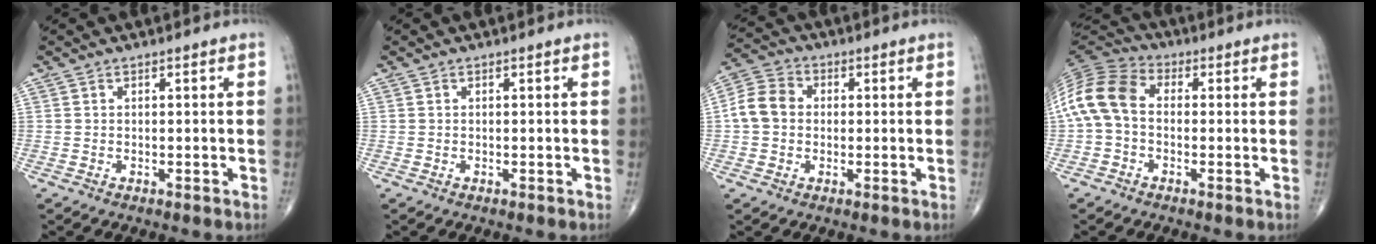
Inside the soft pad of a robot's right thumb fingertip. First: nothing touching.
{"total": 0.0}
{"total": 7.3, "force": [0.0, 6.1, 4.1], "torque": [-0.071, 0.022, -0.011]}
{"total": 11.3, "force": [-0.3, 7.8, 8.1], "torque": [-0.162, 0.029, -0.022]}